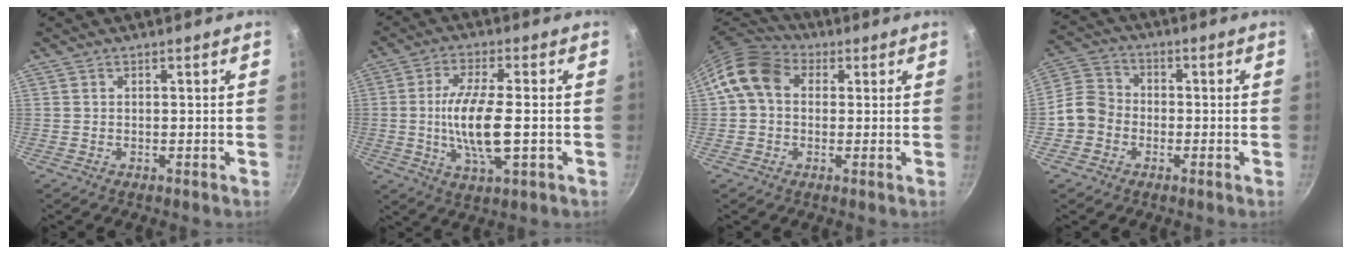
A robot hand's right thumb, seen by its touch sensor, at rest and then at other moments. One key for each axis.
{"total": 11.7, "fx": -1.3, "fy": 3.5, "fz": 11.1, "tx": -0.213, "ty": 0.001, "tz": -0.028}
{"total": 9.6, "fx": 1.6, "fy": 7.5, "fz": 5.7, "tx": -0.085, "ty": 0.021, "tz": 0.007}
{"total": 7.1, "fx": -2.2, "fy": 6.2, "fz": 2.8, "tx": -0.022, "ty": 0.027, "tz": -0.061}